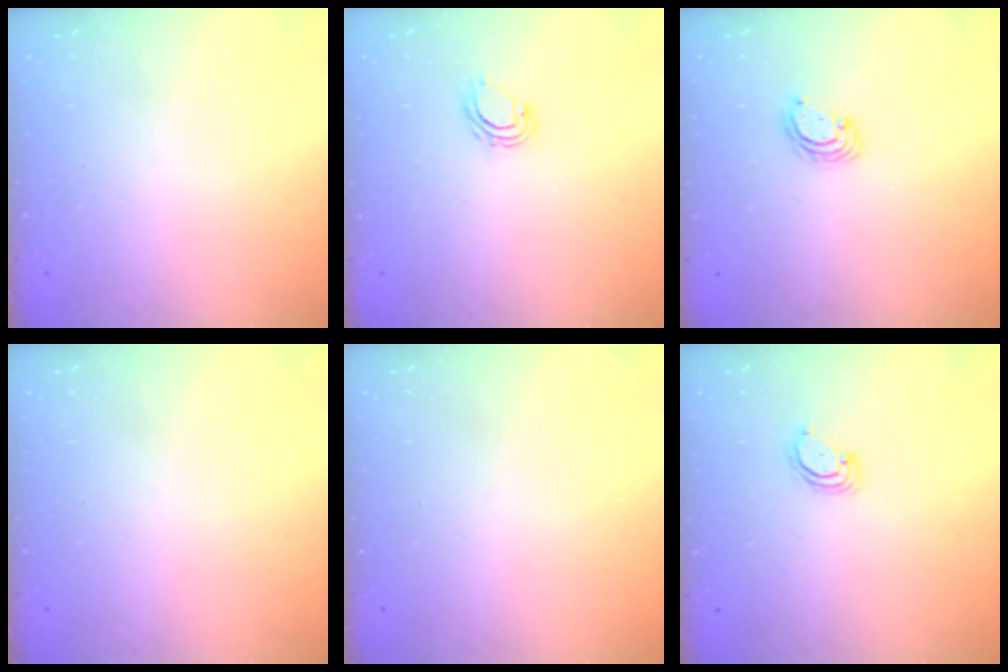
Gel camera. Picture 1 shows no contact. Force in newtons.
{"total": 4.5, "press": 4.5, "slide": 0.2}
{"total": 3.3, "press": 3.3, "slide": 0.4}
{"total": 0.0}
{"total": 0.0}
{"total": 2.9, "press": 2.9, "slide": 0.3}